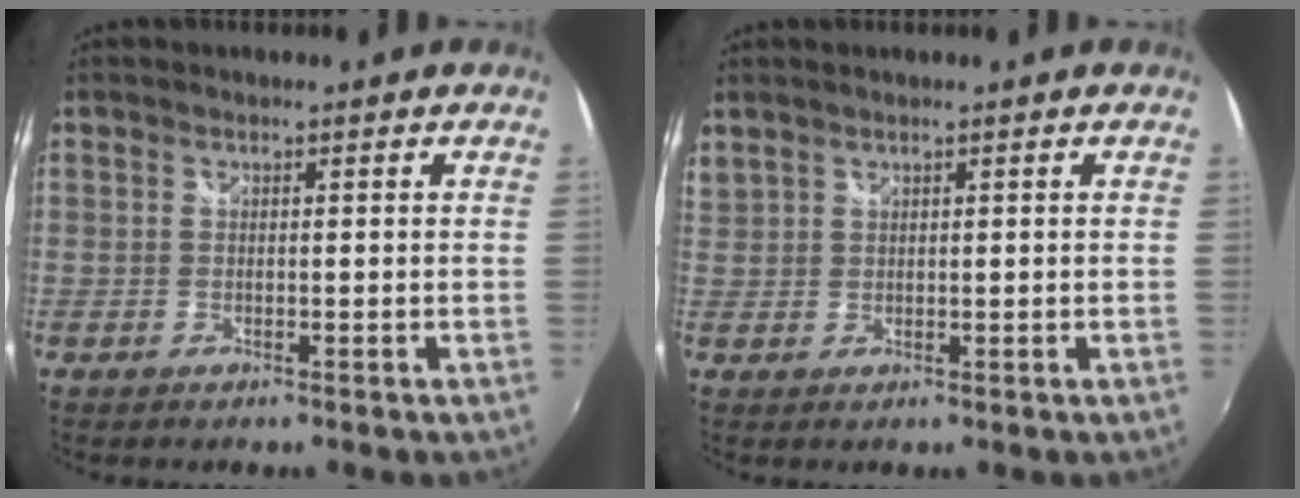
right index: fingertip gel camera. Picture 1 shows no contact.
{"total": 3.4, "force": [2.6, 2.0, 1.1], "torque": [-0.014, 0.008, 0.056]}